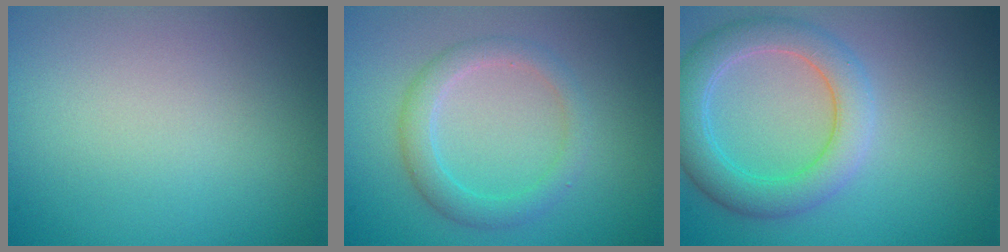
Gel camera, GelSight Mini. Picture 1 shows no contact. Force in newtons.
{"total": 2.7, "press": 2.7, "slide": 0.2}
{"total": 4.9, "press": 4.9, "slide": 0.3}